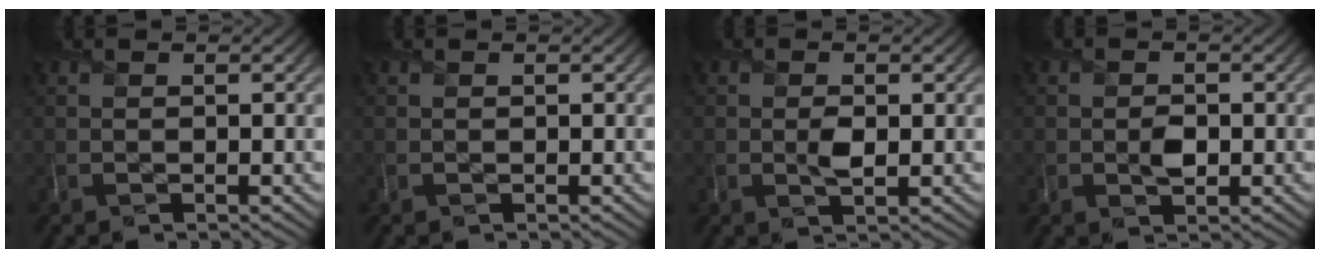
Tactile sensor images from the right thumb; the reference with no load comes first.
{"total": 0.0}
{"total": 2.1, "force": [-0.2, 1.4, 1.6], "torque": [-0.031, -0.005, -0.004]}
{"total": 2.3, "force": [-0.4, 1.8, 1.4], "torque": [-0.027, -0.006, -0.009]}